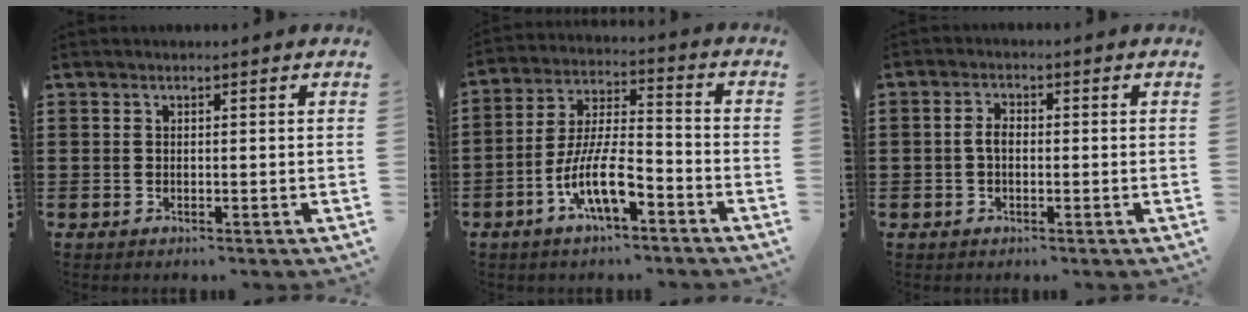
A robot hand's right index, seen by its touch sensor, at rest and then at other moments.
{"total": 10.3, "force": [-5.2, 3.5, 8.2], "torque": [-0.179, 0.000, -0.100]}
{"total": 2.1, "force": [-0.2, 1.0, 1.9], "torque": [-0.042, 0.001, -0.007]}